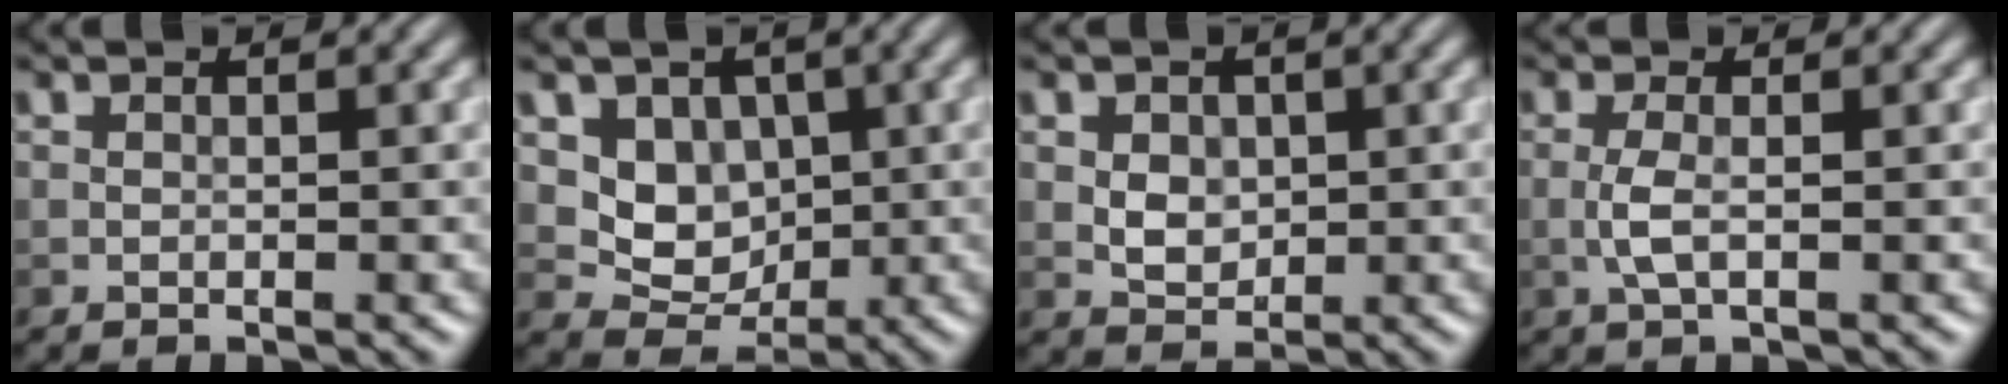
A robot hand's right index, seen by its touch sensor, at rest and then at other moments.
{"total": 4.4, "force": [0.7, 3.6, 2.3], "torque": [-0.039, -0.011, 0.013]}
{"total": 2.8, "force": [0.5, 2.2, 1.7], "torque": [-0.030, 0.003, 0.009]}
{"total": 1.9, "force": [-0.4, 0.5, 1.8], "torque": [-0.041, 0.001, -0.012]}